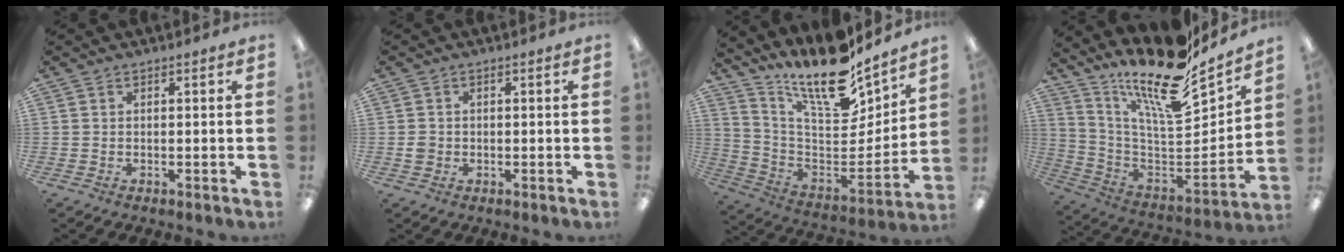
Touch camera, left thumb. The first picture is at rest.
{"total": 2.1, "force": [-0.3, 1.9, 0.6], "torque": [-0.012, 0.004, -0.006]}
{"total": 18.1, "force": [15.3, 4.8, 8.3], "torque": [-0.143, -0.133, 0.265]}
{"total": 19.9, "force": [15.5, 5.2, 11.5], "torque": [-0.184, -0.132, 0.256]}